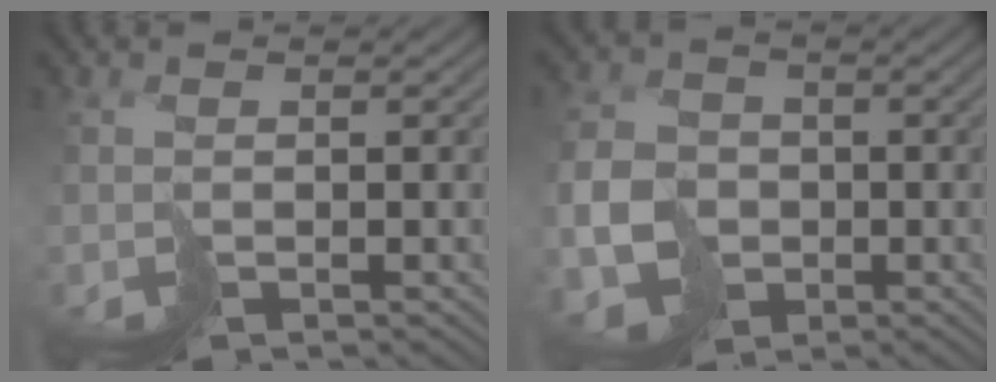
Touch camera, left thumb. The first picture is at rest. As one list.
[{"total": 7.0, "force": [-2.0, 5.9, 3.3], "torque": [-0.087, -0.014, -0.046]}]